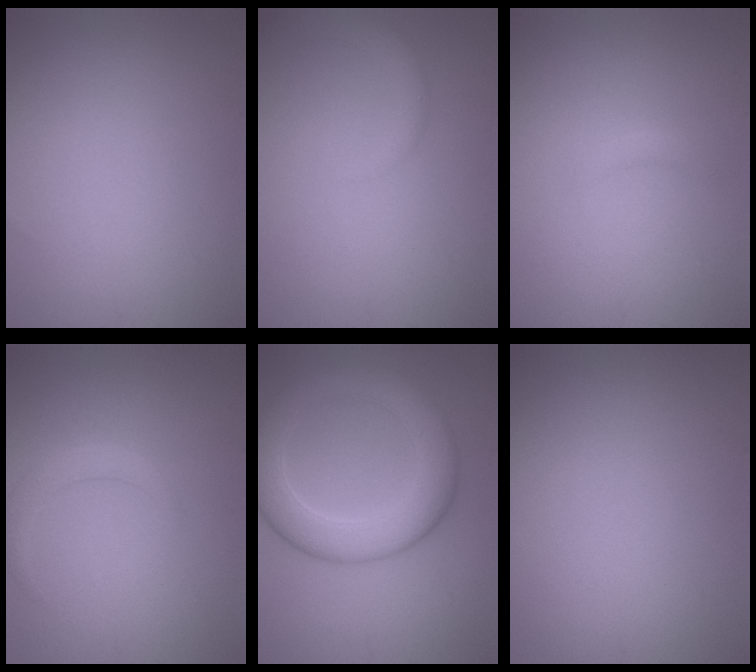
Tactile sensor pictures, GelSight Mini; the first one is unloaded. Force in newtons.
{"total": 2.4, "press": 2.4, "slide": 0.2}
{"total": 0.8, "press": 0.8, "slide": 0.1}
{"total": 1.7, "press": 1.7, "slide": 0.0}
{"total": 7.3, "press": 7.3, "slide": 0.2}
{"total": 0.0}